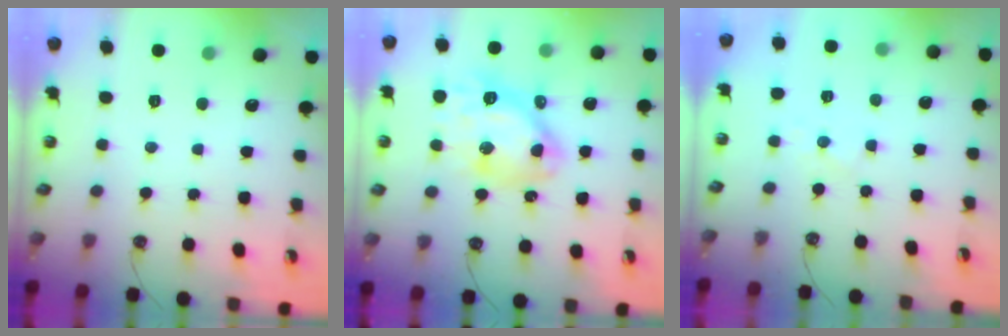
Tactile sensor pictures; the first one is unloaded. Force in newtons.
{"total": 14.3, "press": 14.2, "slide": 1.3}
{"total": 4.6, "press": 4.6, "slide": 0.6}